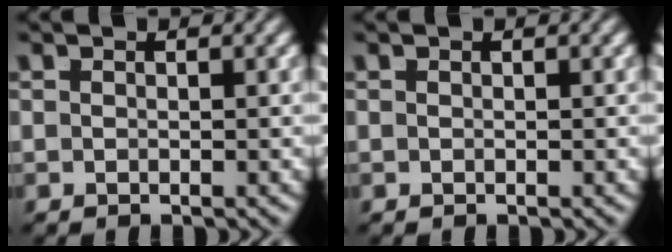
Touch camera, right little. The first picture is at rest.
{"total": 0.0}